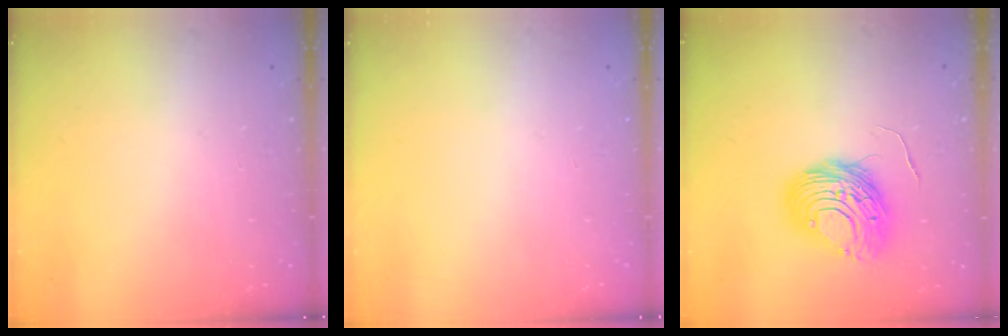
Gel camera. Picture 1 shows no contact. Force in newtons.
{"total": 0.0}
{"total": 10.7, "press": 10.6, "slide": 1.2}